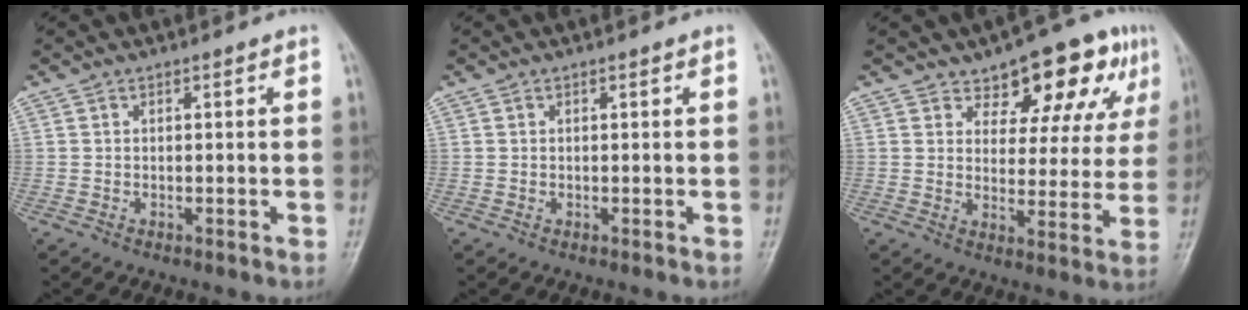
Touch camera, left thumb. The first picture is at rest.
{"total": 0.0}
{"total": 13.1, "force": [7.9, 6.6, 8.2], "torque": [-0.055, -0.030, 0.108]}